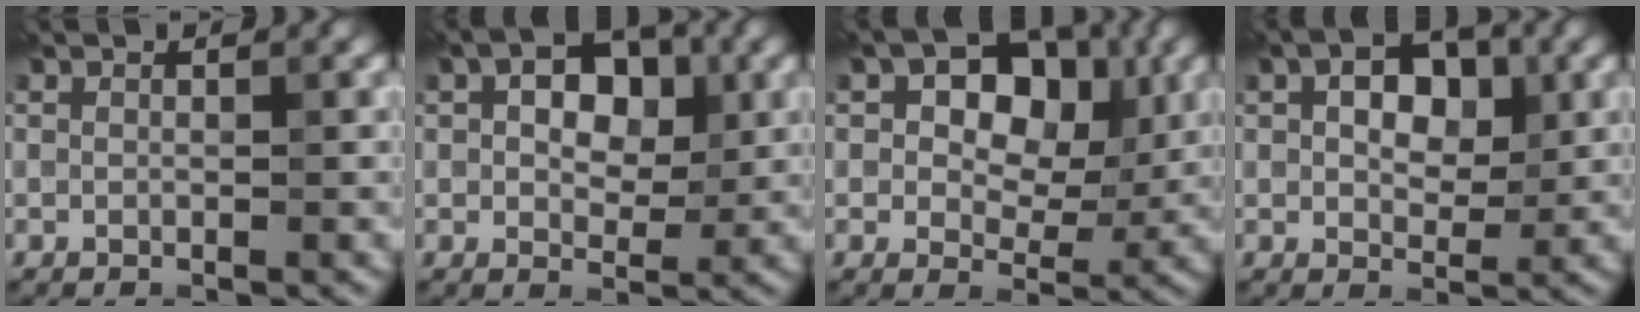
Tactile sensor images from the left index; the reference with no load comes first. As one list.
[{"total": 6.1, "force": [1.5, 3.8, 4.5], "torque": [-0.062, 0.008, 0.010]}, {"total": 8.2, "force": [2.1, 5.4, 5.8], "torque": [-0.076, 0.006, 0.017]}, {"total": 5.1, "force": [1.4, 3.2, 3.7], "torque": [-0.057, 0.004, 0.015]}]